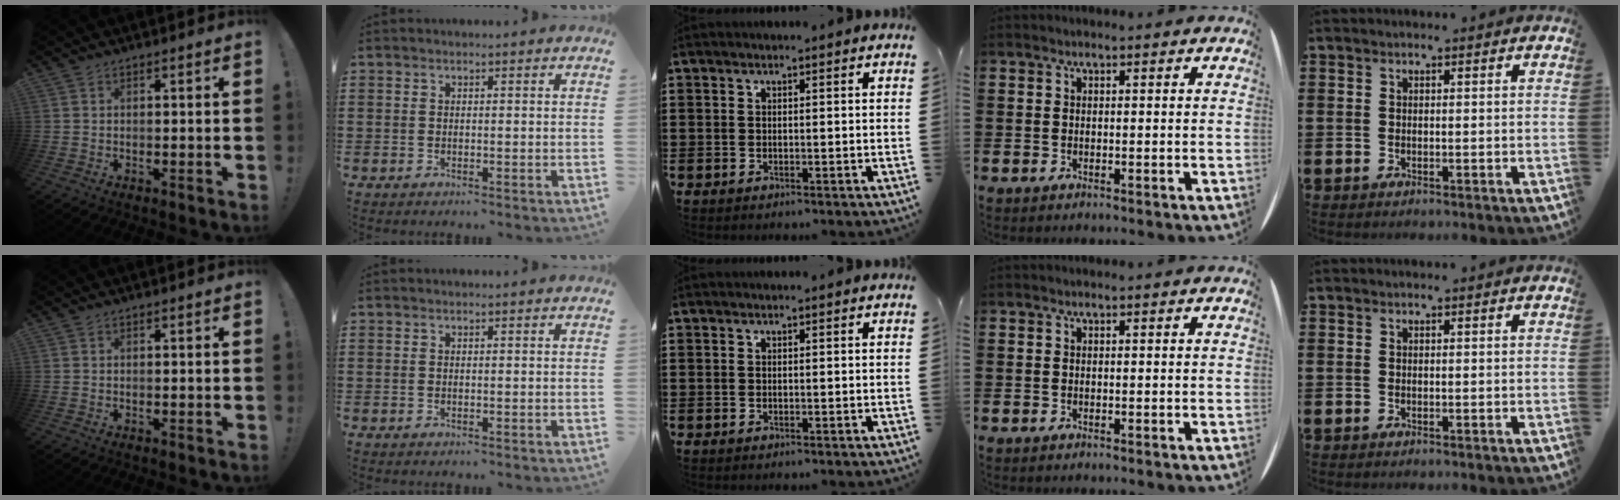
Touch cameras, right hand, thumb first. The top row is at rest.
{}